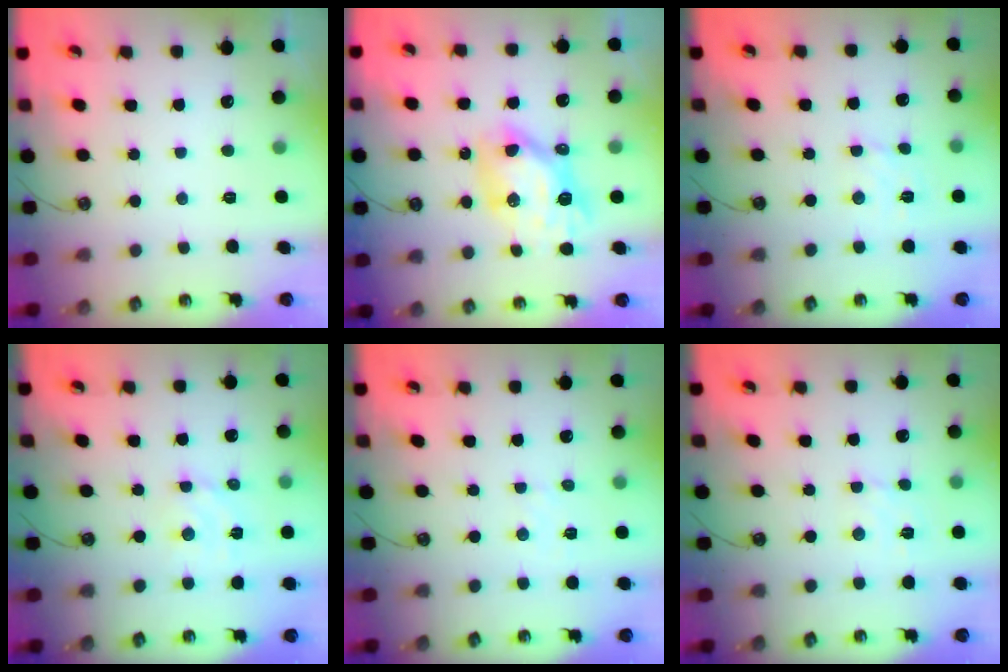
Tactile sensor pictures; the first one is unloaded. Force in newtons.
{"total": 10.4, "press": 10.4, "slide": 0.8}
{"total": 2.9, "press": 2.9, "slide": 0.2}
{"total": 3.2, "press": 3.2, "slide": 0.2}
{"total": 1.9, "press": 1.9, "slide": 0.3}
{"total": 2.9, "press": 2.8, "slide": 0.6}